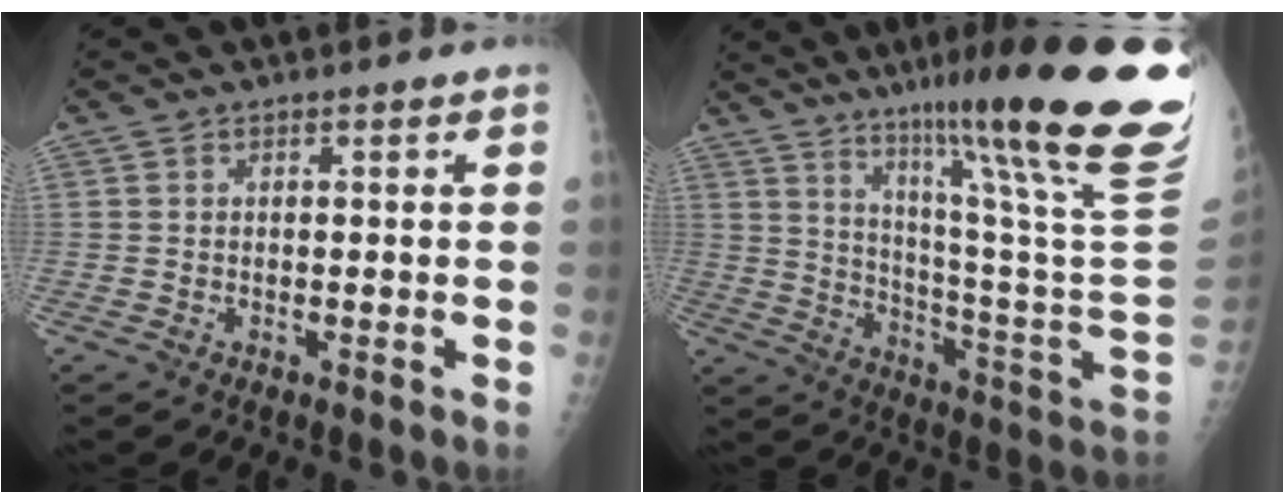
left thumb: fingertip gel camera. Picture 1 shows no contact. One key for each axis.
{"total": 31.4, "fx": 21.2, "fy": 1.5, "fz": 23.2, "tx": -0.293, "ty": -0.123, "tz": 0.314}